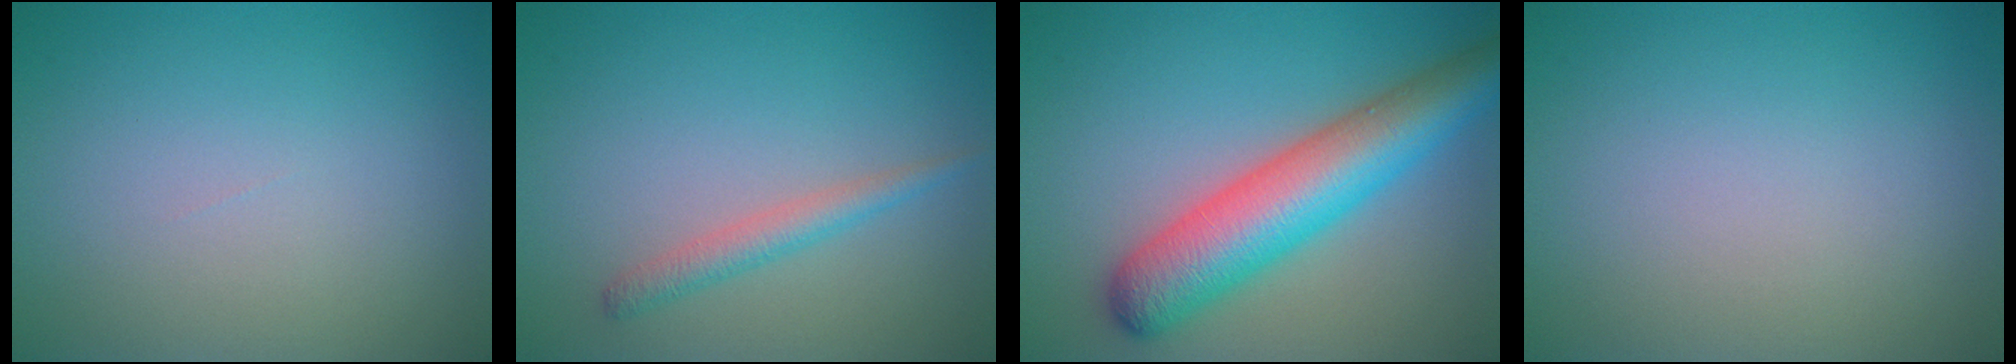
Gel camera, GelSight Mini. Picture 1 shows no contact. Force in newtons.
{"total": 1.9, "press": 1.9, "slide": 0.0}
{"total": 8.4, "press": 8.4, "slide": 0.3}
{"total": 0.0}